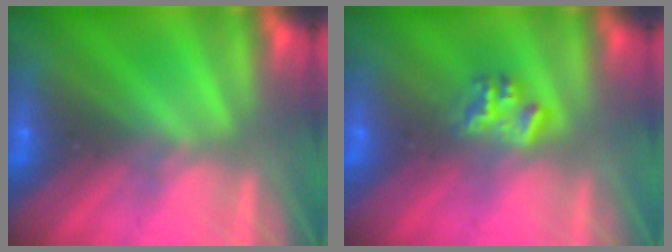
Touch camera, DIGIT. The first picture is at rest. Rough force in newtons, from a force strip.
{"total": 2.2}